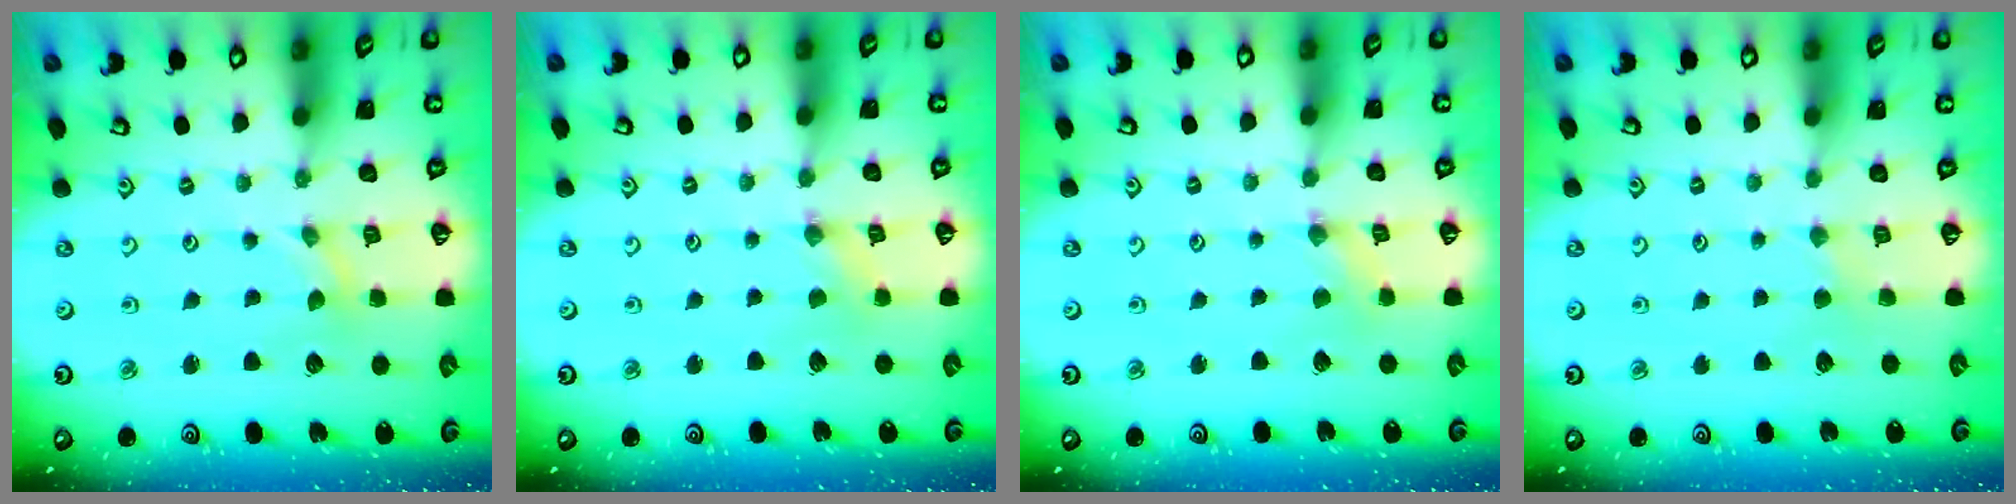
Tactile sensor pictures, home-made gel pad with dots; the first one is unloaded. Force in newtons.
{"total": 0.0}
{"total": 0.7, "press": 0.7, "slide": 0.2}
{"total": 1.7, "press": 1.6, "slide": 0.4}